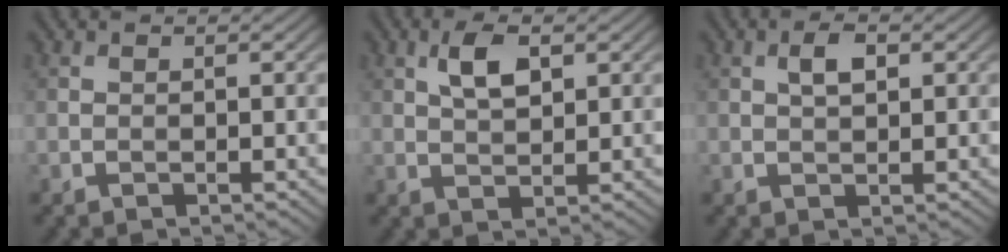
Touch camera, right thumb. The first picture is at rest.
{"total": 4.2, "force": [1.6, 2.0, 3.4], "torque": [-0.073, 0.004, 0.032]}
{"total": 2.6, "force": [0.8, 1.2, 2.1], "torque": [-0.040, 0.003, 0.011]}